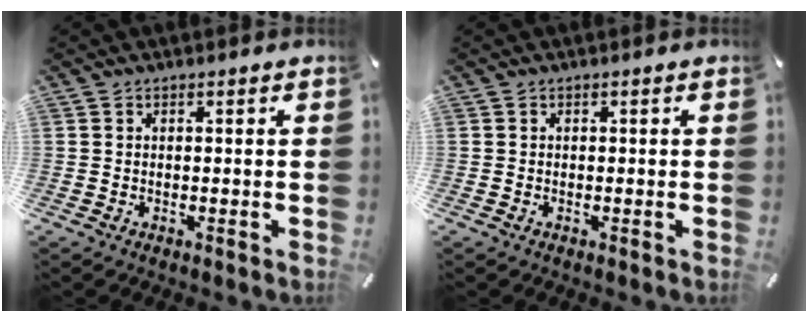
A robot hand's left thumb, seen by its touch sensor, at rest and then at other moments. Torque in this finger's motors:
{"motor_torque": [-0.01, 0.01, 0.00, 0.00, 0.00]}